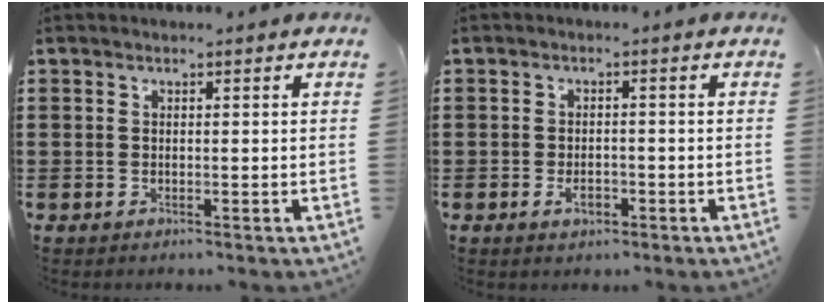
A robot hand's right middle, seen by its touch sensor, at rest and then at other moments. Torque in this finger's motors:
{"motor_torque": [0.49, -0.07, 0.09, 0.02]}